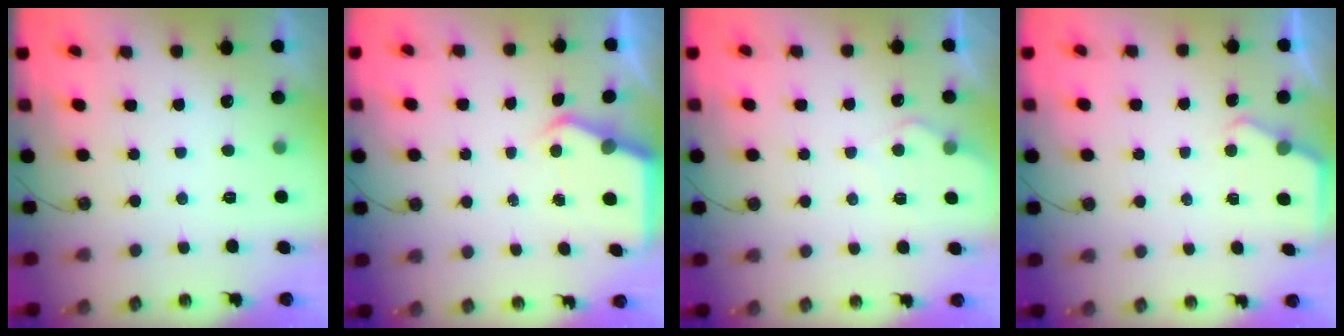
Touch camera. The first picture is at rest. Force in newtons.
{"total": 4.3, "press": 4.3, "slide": 0.5}
{"total": 5.7, "press": 5.6, "slide": 0.7}
{"total": 2.9, "press": 2.8, "slide": 0.4}